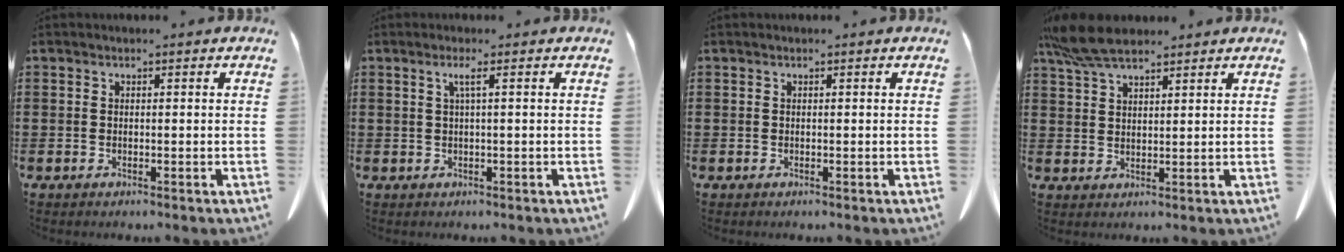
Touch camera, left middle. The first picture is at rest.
{"total": 1.9, "force": [0.5, -0.2, 1.8], "torque": [-0.036, -0.002, 0.008]}
{"total": 0.0}
{"total": 7.1, "force": [5.6, 2.0, 3.9], "torque": [-0.090, -0.005, 0.107]}